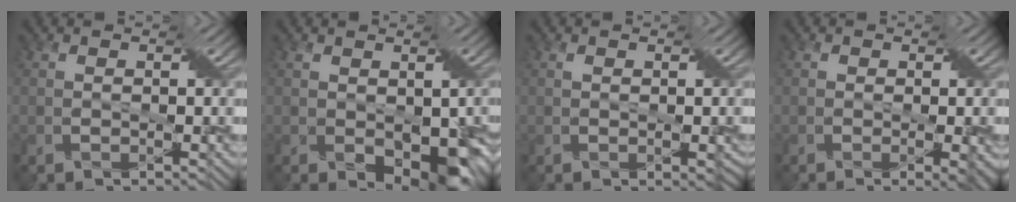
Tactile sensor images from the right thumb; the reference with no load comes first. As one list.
[{"total": 7.3, "force": [-1.5, 4.6, 5.5], "torque": [-0.091, -0.032, -0.009]}, {"total": 2.2, "force": [0.1, 1.3, 1.8], "torque": [-0.021, -0.003, 0.006]}, {"total": 4.4, "force": [-1.4, 1.9, 3.7], "torque": [-0.044, -0.015, -0.012]}]